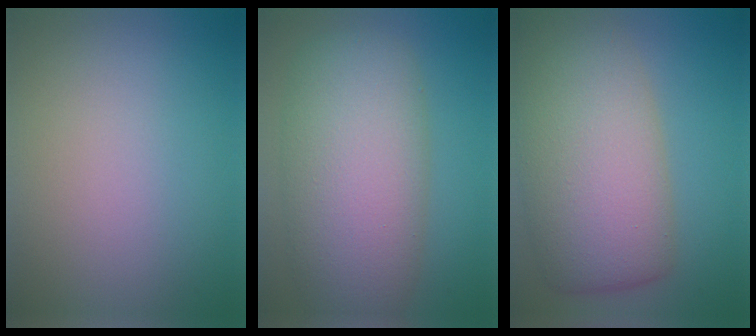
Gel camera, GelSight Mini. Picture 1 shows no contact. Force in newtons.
{"total": 10.0, "press": 9.9, "slide": 0.4}
{"total": 11.0, "press": 11.0, "slide": 0.6}